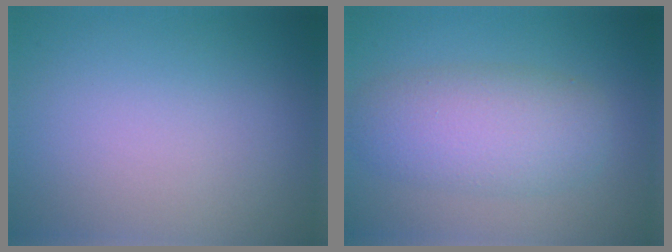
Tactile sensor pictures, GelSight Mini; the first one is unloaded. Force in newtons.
{"total": 5.7, "press": 5.7, "slide": 0.1}